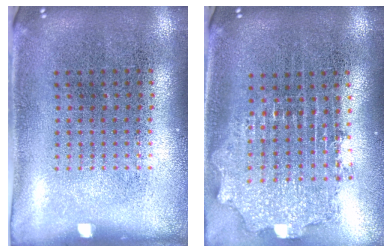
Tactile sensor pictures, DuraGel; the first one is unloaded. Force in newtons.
{"total": 2.1, "press": 1.7, "slide": 1.3}